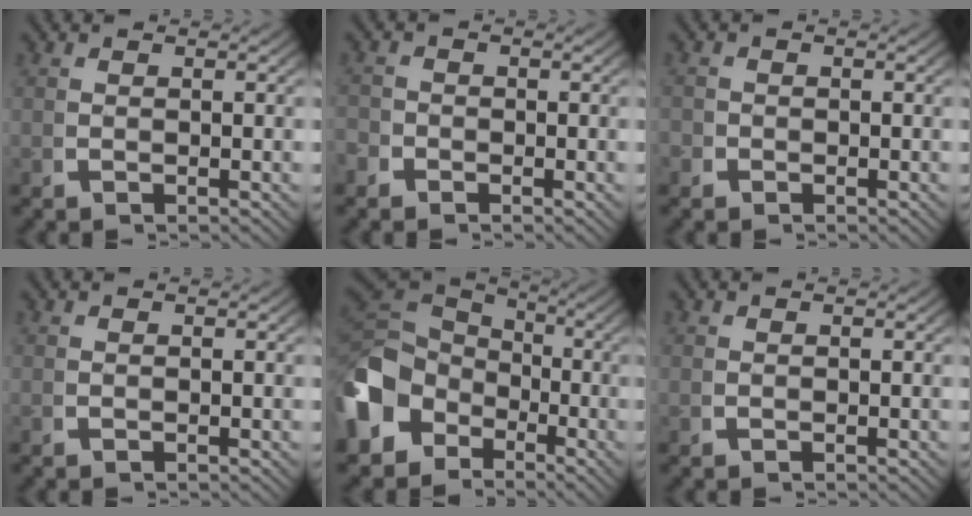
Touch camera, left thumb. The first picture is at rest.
{"total": 1.5, "force": [-1.0, 1.1, 0.0], "torque": [-0.002, -0.010, -0.022]}
{"total": 1.1, "force": [-0.6, 1.0, -0.1], "torque": [0.003, -0.007, -0.016]}
{"total": 0.0}
{"total": 11.5, "force": [-1.6, 8.9, 7.2], "torque": [-0.165, -0.027, -0.015]}
{"total": 0.0}